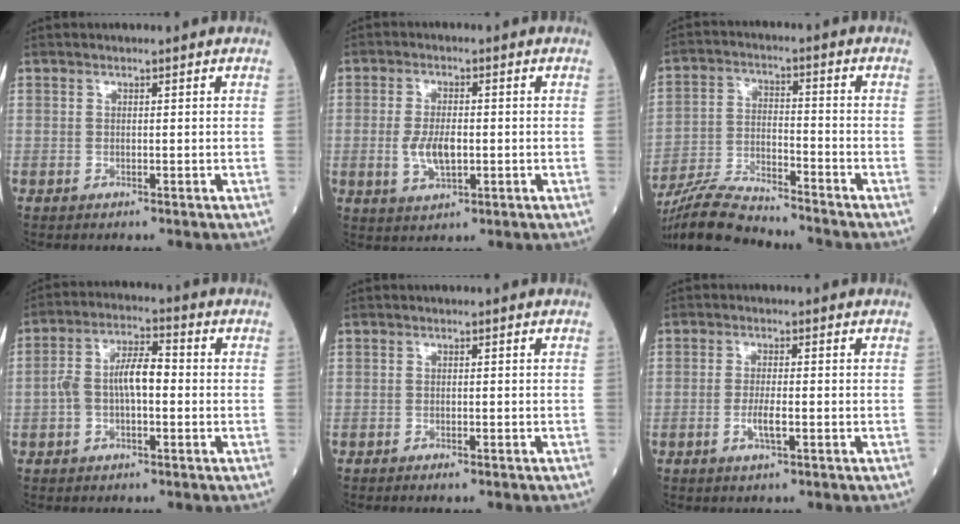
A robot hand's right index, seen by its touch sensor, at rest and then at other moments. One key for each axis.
{"total": 5.4, "fx": -0.8, "fy": 2.2, "fz": 4.8, "tx": -0.100, "ty": -0.003, "tz": -0.011}
{"total": 11.2, "fx": -10.6, "fy": 0.9, "fz": 3.6, "tx": -0.071, "ty": -0.011, "tz": -0.194}
{"total": 7.4, "fx": -0.6, "fy": 3.1, "fz": 6.7, "tx": -0.140, "ty": 0.029, "tz": -0.014}
{"total": 1.0, "fx": -0.8, "fy": 0.2, "fz": 0.6, "tx": -0.013, "ty": -0.002, "tz": -0.009}
{"total": 2.9, "fx": -0.9, "fy": 0.5, "fz": 2.7, "tx": -0.050, "ty": 0.000, "tz": -0.017}